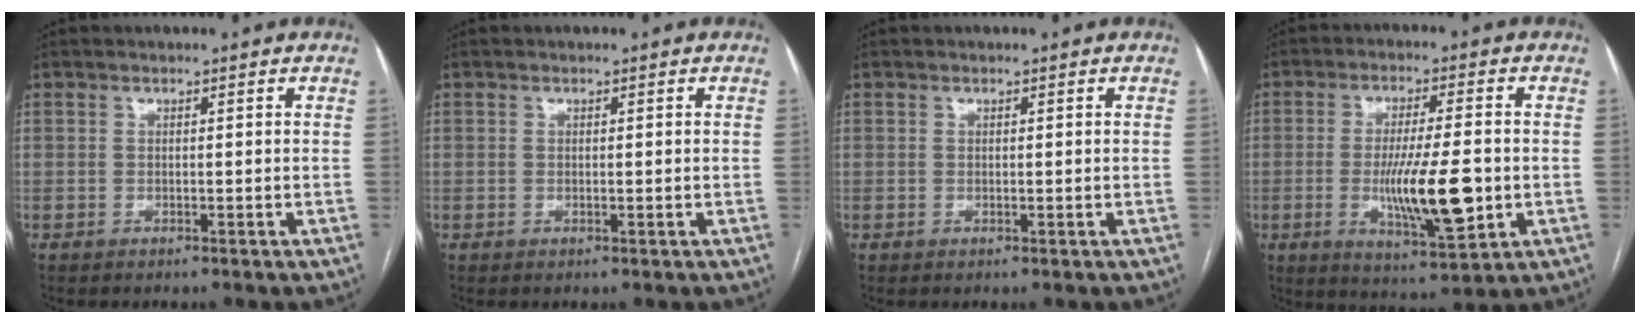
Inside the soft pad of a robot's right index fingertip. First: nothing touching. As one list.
[{"total": 0.0}, {"total": 0.0}, {"total": 11.8, "force": [-2.0, 1.8, 11.5], "torque": [-0.201, -0.019, -0.029]}]